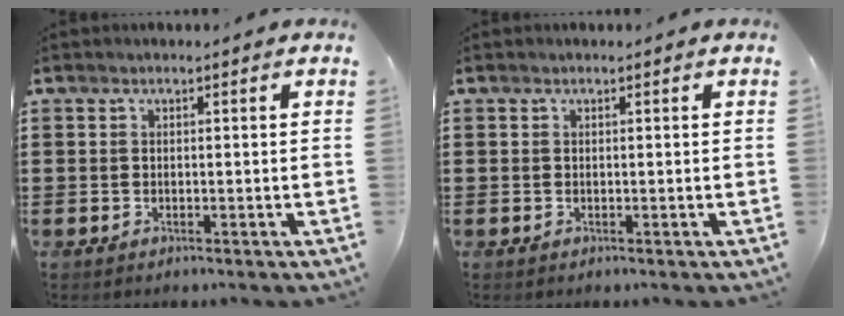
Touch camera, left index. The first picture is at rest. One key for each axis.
{"total": 0.0}